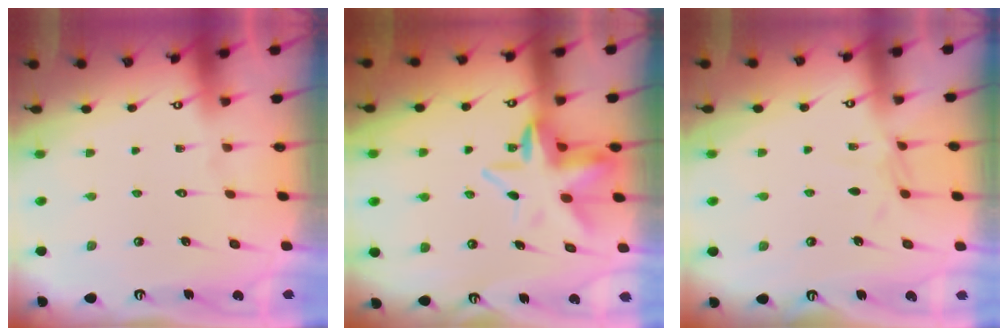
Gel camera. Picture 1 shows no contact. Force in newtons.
{"total": 8.6, "press": 8.2, "slide": 2.6}
{"total": 5.3, "press": 5.2, "slide": 0.5}